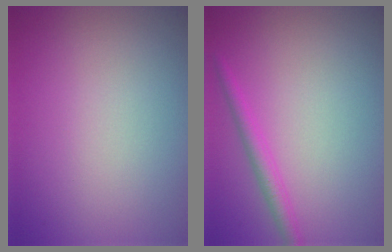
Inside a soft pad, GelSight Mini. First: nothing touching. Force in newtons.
{"total": 2.0, "press": 2.0, "slide": 0.1}